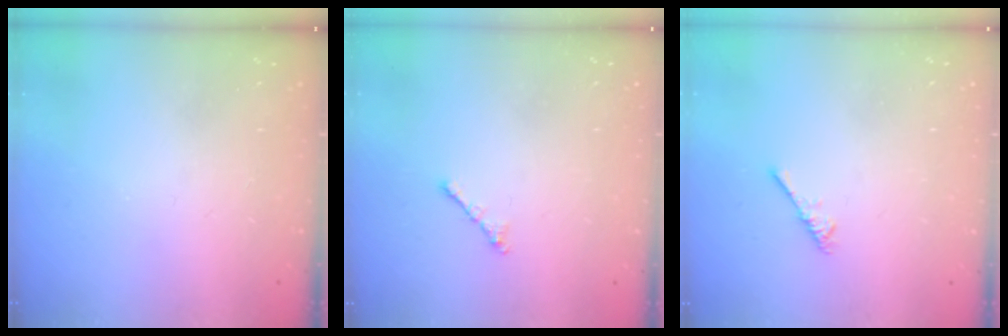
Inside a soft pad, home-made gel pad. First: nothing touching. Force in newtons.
{"total": 1.0, "press": 0.9, "slide": 0.4}
{"total": 2.2, "press": 2.1, "slide": 0.5}